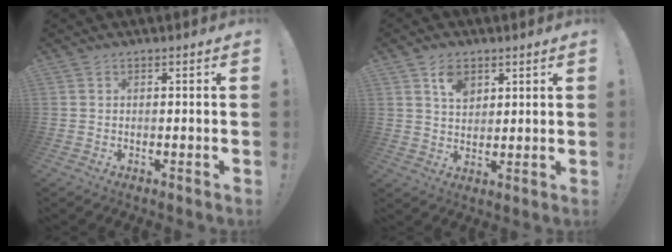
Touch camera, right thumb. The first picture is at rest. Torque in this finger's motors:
{"motor_torque": [-0.20, 0.22, 0.00, 0.24, 0.03]}